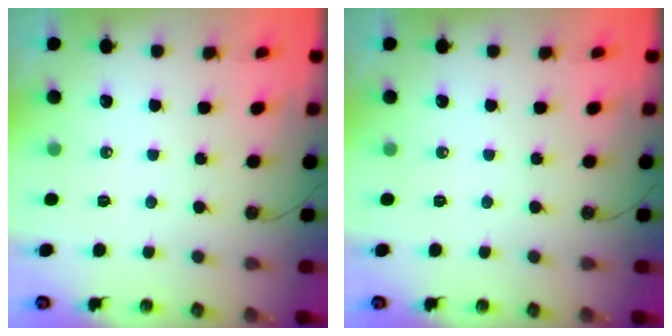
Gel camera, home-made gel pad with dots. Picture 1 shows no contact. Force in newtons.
{"total": 0.0}